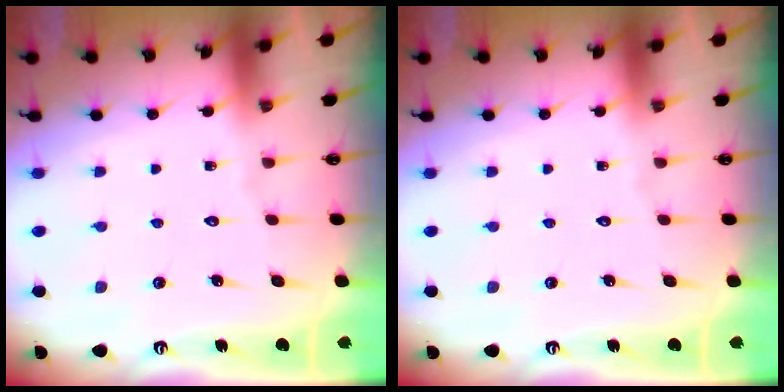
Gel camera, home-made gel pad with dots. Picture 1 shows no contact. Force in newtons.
{"total": 0.0}